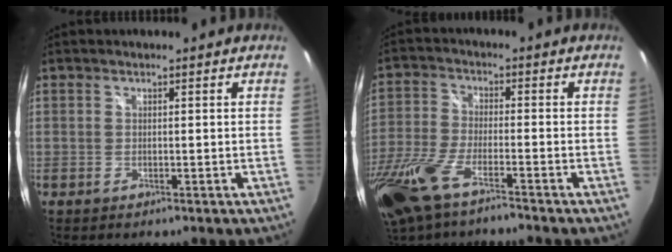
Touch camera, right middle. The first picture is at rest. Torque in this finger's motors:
{"motor_torque": [1.13, -1.01, 0.40, 0.21]}